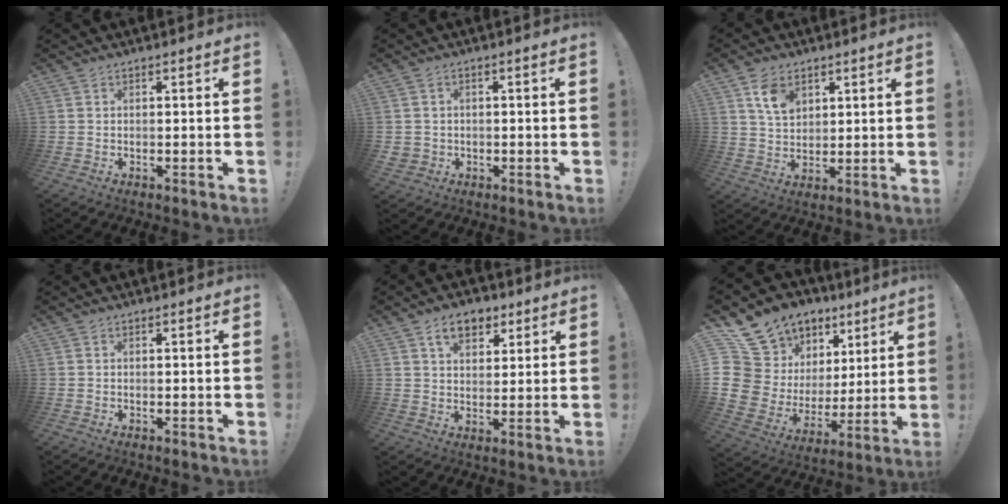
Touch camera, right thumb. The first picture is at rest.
{"total": 2.5, "force": [0.1, 2.4, 0.6], "torque": [-0.004, -0.001, 0.002]}
{"total": 8.5, "force": [4.5, 5.7, 4.4], "torque": [-0.069, -0.013, 0.086]}
{"total": 0.0}
{"total": 9.0, "force": [4.9, 6.0, 4.7], "torque": [-0.064, -0.011, 0.091]}
{"total": 14.3, "force": [9.8, 9.5, 4.3], "torque": [-0.086, -0.078, 0.208]}